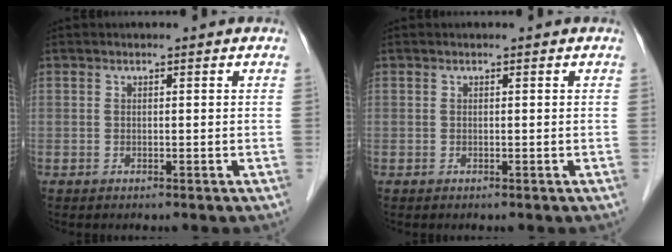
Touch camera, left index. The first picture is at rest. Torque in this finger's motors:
{"motor_torque": [0.01, 0.00, -0.02, 0.00]}